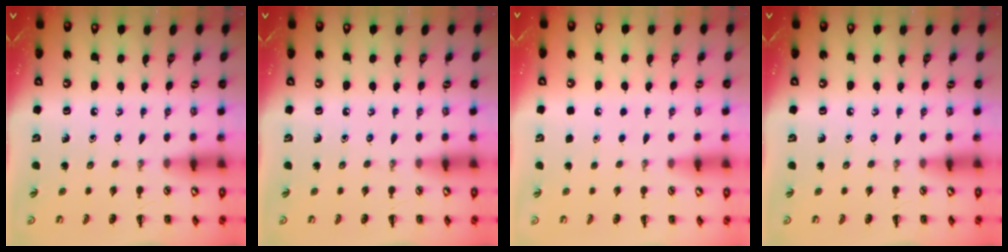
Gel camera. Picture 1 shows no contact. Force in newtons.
{"total": 0.0}
{"total": 1.7, "press": 1.7, "slide": 0.1}
{"total": 0.0}